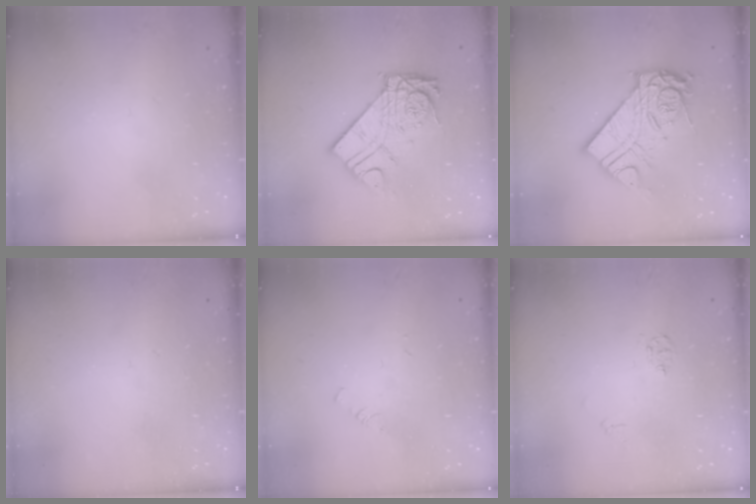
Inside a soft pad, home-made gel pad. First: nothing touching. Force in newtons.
{"total": 16.5, "press": 16.4, "slide": 1.7}
{"total": 16.0, "press": 16.0, "slide": 1.3}
{"total": 0.0}
{"total": 1.3, "press": 1.3, "slide": 0.2}
{"total": 5.5, "press": 5.4, "slide": 0.6}